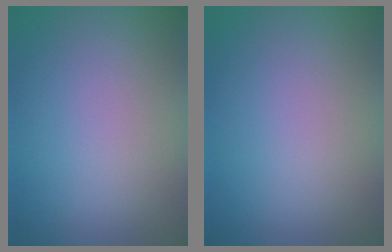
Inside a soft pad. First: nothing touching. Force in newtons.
{"total": 0.0}